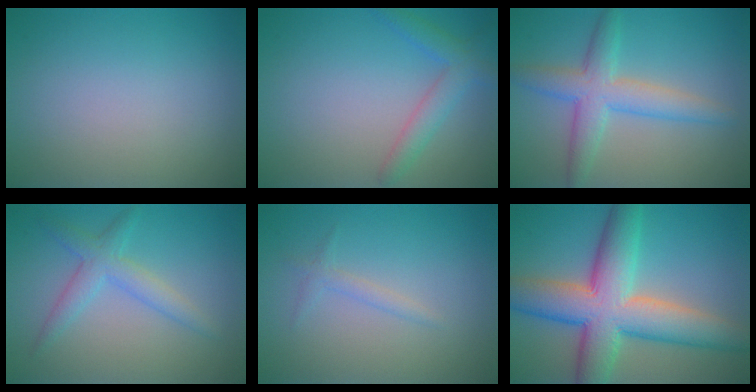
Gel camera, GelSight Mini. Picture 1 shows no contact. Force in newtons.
{"total": 2.7, "press": 2.7, "slide": 0.2}
{"total": 4.7, "press": 4.7, "slide": 0.1}
{"total": 2.8, "press": 2.8, "slide": 0.1}
{"total": 1.1, "press": 1.1, "slide": 0.1}
{"total": 10.6, "press": 10.6, "slide": 0.7}